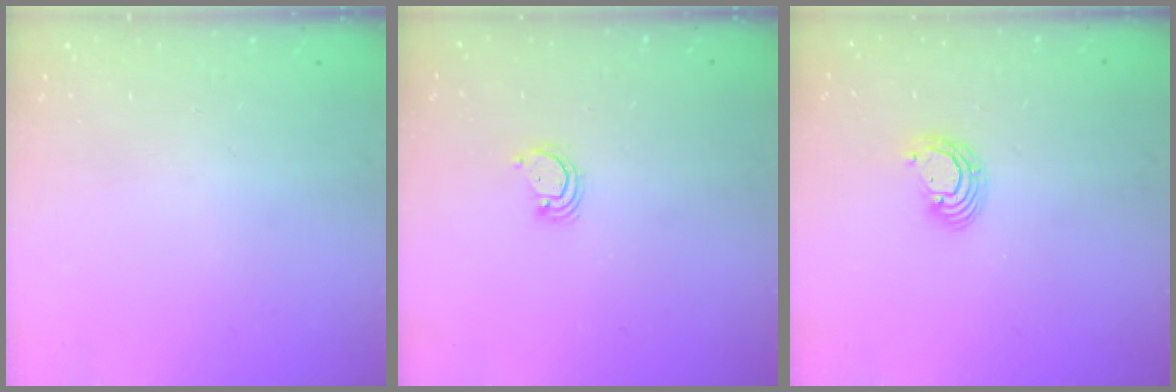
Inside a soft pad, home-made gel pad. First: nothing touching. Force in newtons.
{"total": 3.7, "press": 3.7, "slide": 0.3}
{"total": 5.6, "press": 5.6, "slide": 0.2}